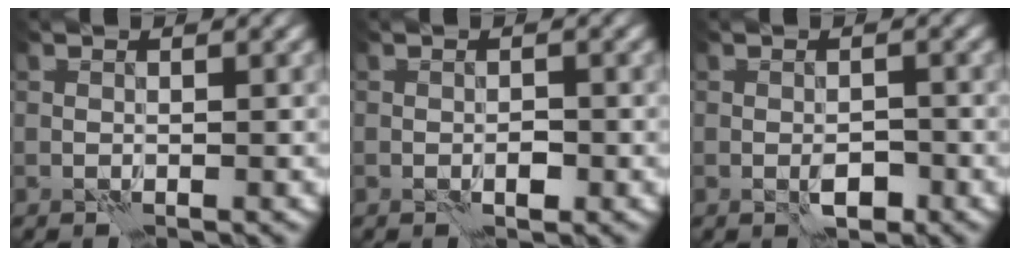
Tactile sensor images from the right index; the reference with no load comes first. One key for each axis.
{"total": 1.2, "fx": -0.4, "fy": 0.6, "fz": 1.0, "tx": -0.017, "ty": 0.000, "tz": -0.007}
{"total": 2.1, "fx": -1.0, "fy": 1.0, "fz": 1.6, "tx": -0.027, "ty": 0.000, "tz": -0.016}